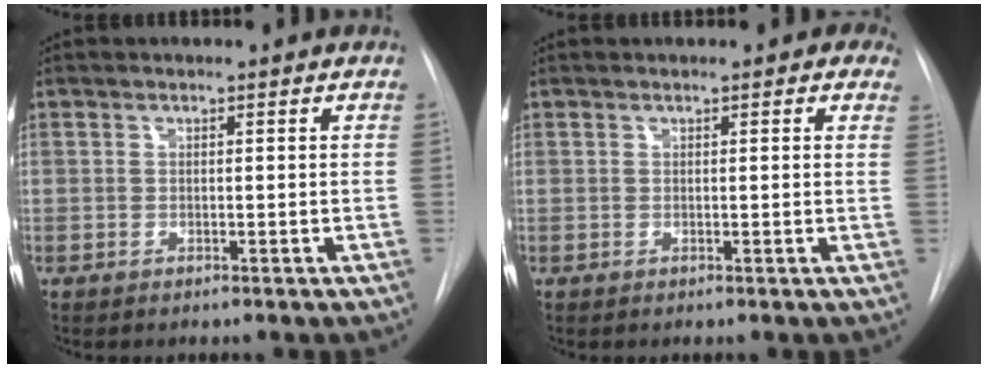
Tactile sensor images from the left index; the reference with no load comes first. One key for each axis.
{"total": 2.5, "fx": 1.7, "fy": 1.3, "fz": 1.4, "tx": -0.002, "ty": 0.001, "tz": 0.007}